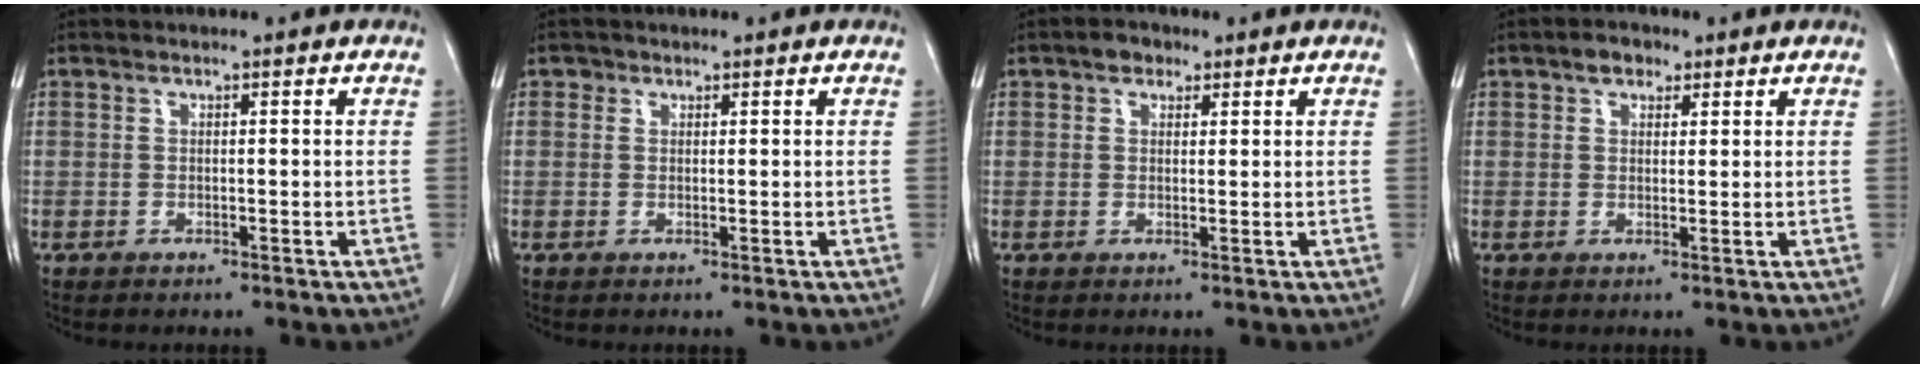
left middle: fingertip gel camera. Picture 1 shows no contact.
{"total": 0.8, "force": [0.4, 0.7, 0.0], "torque": [0.007, 0.000, 0.004]}
{"total": 2.2, "force": [1.3, 1.5, 0.9], "torque": [-0.014, 0.007, 0.018]}
{"total": 2.6, "force": [1.6, 1.7, 1.2], "torque": [-0.020, 0.009, 0.024]}